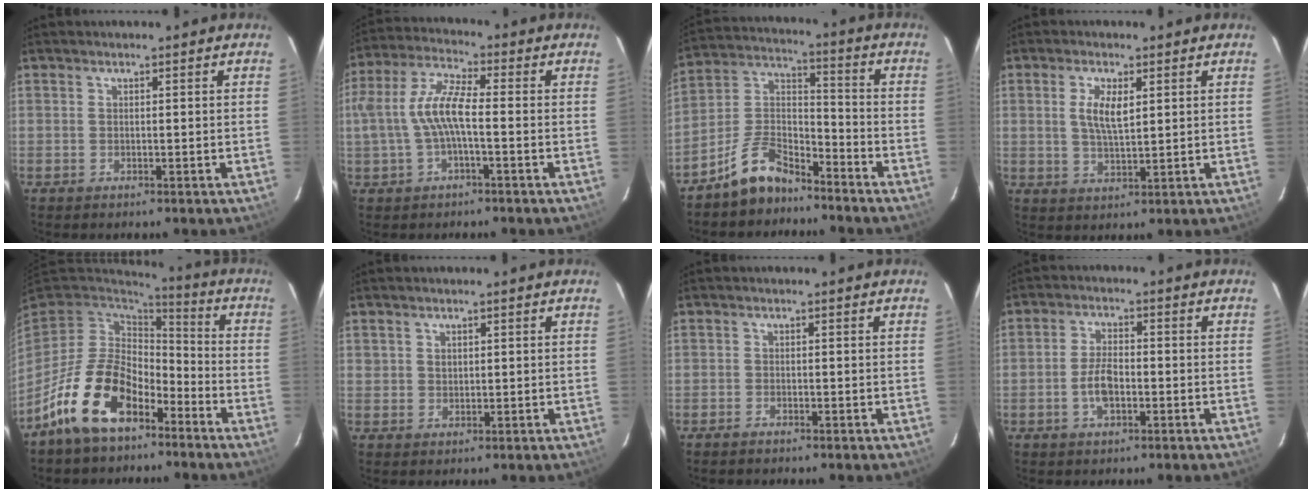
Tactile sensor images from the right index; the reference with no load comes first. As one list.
[{"total": 9.4, "force": [-1.3, 2.9, 8.8], "torque": [-0.188, 0.011, -0.022]}, {"total": 10.5, "force": [-8.1, 4.7, 4.7], "torque": [-0.106, 0.050, -0.152]}, {"total": 5.2, "force": [1.5, 2.0, 4.6], "torque": [-0.087, 0.001, 0.029]}, {"total": 16.3, "force": [-9.5, 8.9, 9.8], "torque": [-0.200, 0.004, -0.165]}, {"total": 1.6, "force": [0.6, 1.4, 0.4], "torque": [-0.003, 0.005, 0.011]}, {"total": 2.7, "force": [-2.2, 1.0, 1.3], "torque": [-0.034, -0.004, -0.042]}, {"total": 5.0, "force": [-1.6, 2.5, 4.0], "torque": [-0.084, 0.005, -0.028]}]